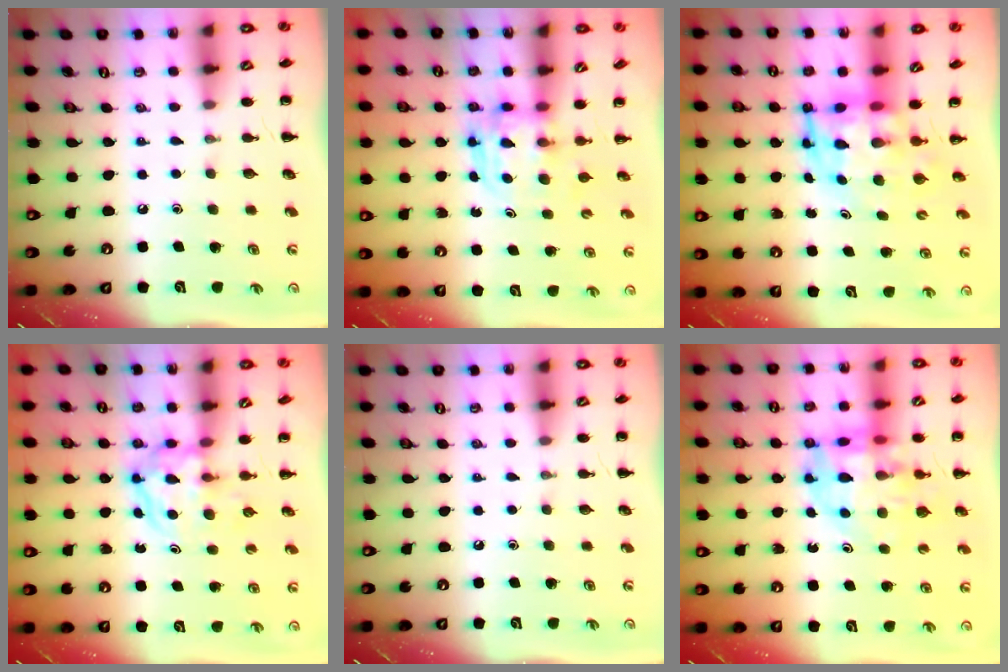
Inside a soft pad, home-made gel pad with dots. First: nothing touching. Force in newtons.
{"total": 3.6, "press": 3.6, "slide": 0.3}
{"total": 6.5, "press": 6.2, "slide": 2.1}
{"total": 3.8, "press": 3.7, "slide": 0.5}
{"total": 0.0}
{"total": 13.5, "press": 12.9, "slide": 3.9}